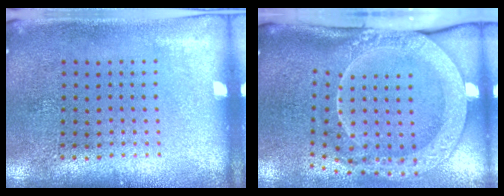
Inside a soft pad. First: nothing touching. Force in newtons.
{"total": 3.0, "press": 2.2, "slide": 2.1}